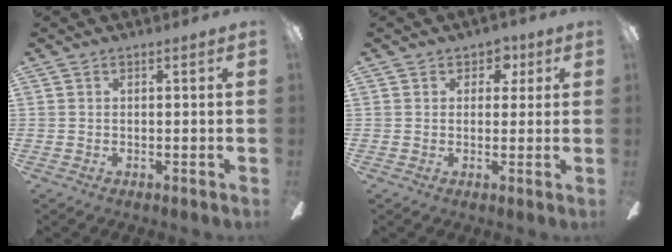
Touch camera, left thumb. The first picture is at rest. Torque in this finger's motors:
{"motor_torque": [0.11, 0.12, -0.16, -0.06, -0.04]}